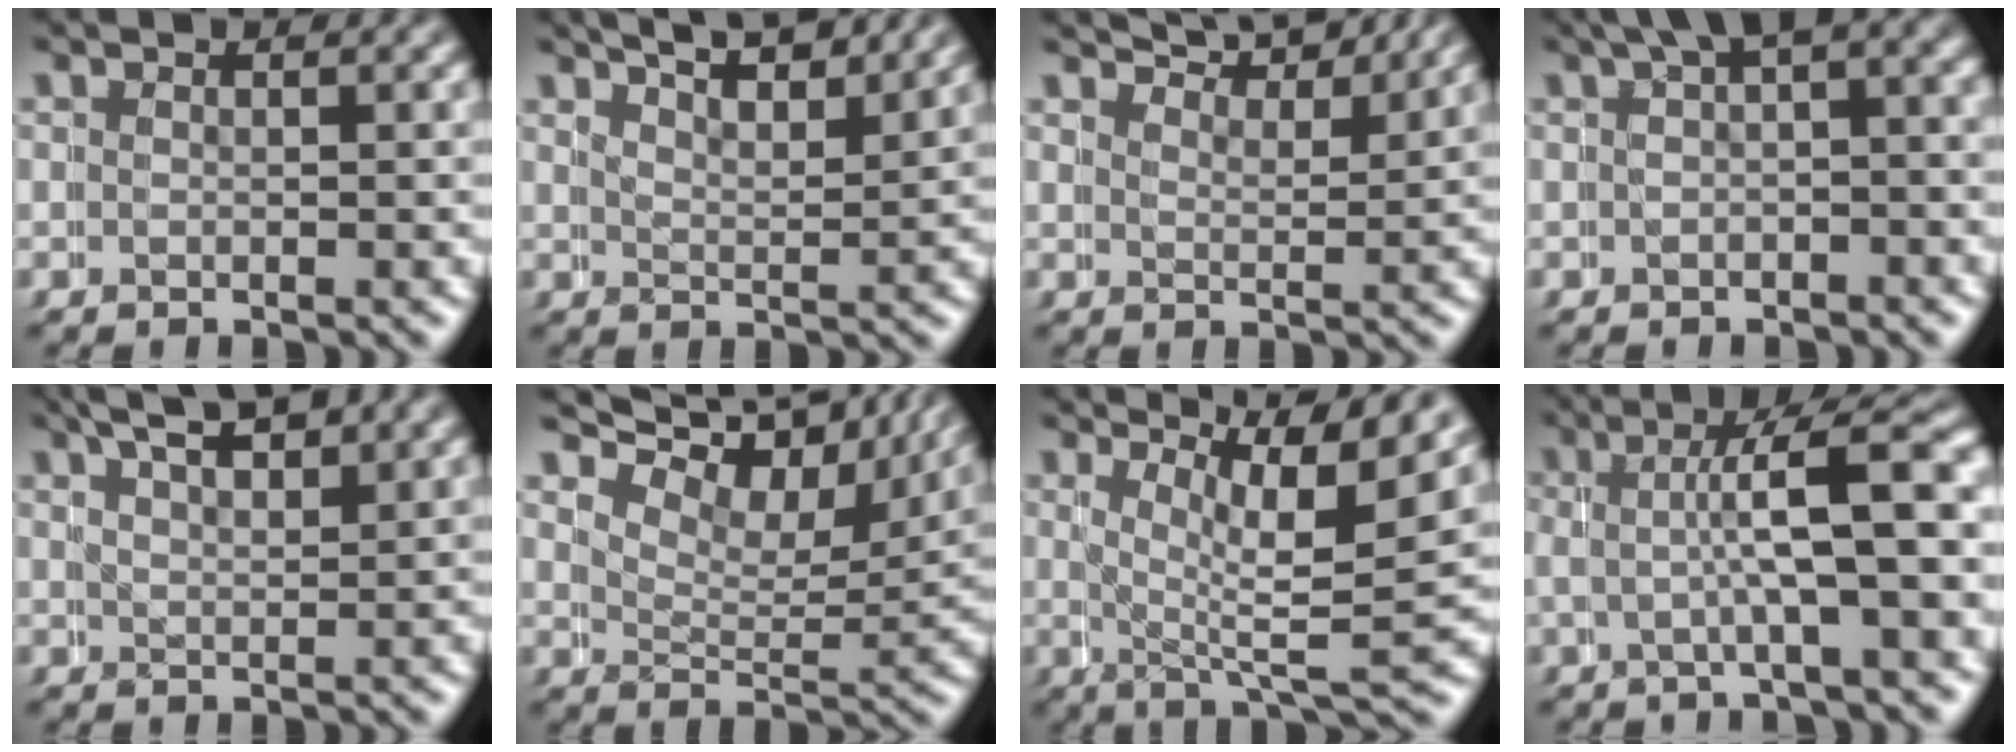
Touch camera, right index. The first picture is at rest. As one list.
[{"total": 6.4, "force": [5.5, 2.0, 2.6], "torque": [-0.042, 0.006, 0.077]}, {"total": 5.7, "force": [5.5, 0.6, 1.4], "torque": [-0.021, 0.005, 0.083]}, {"total": 3.5, "force": [1.3, 1.7, 2.8], "torque": [-0.034, 0.013, 0.009]}, {"total": 4.8, "force": [3.9, 1.6, 2.2], "torque": [-0.037, 0.006, 0.060]}, {"total": 10.6, "force": [8.4, 4.4, 4.8], "torque": [-0.077, 0.029, 0.109]}, {"total": 8.4, "force": [3.0, 2.7, 7.3], "torque": [-0.105, -0.012, 0.040]}, {"total": 7.2, "force": [0.9, 2.4, 6.7], "torque": [-0.094, 0.016, 0.011]}]